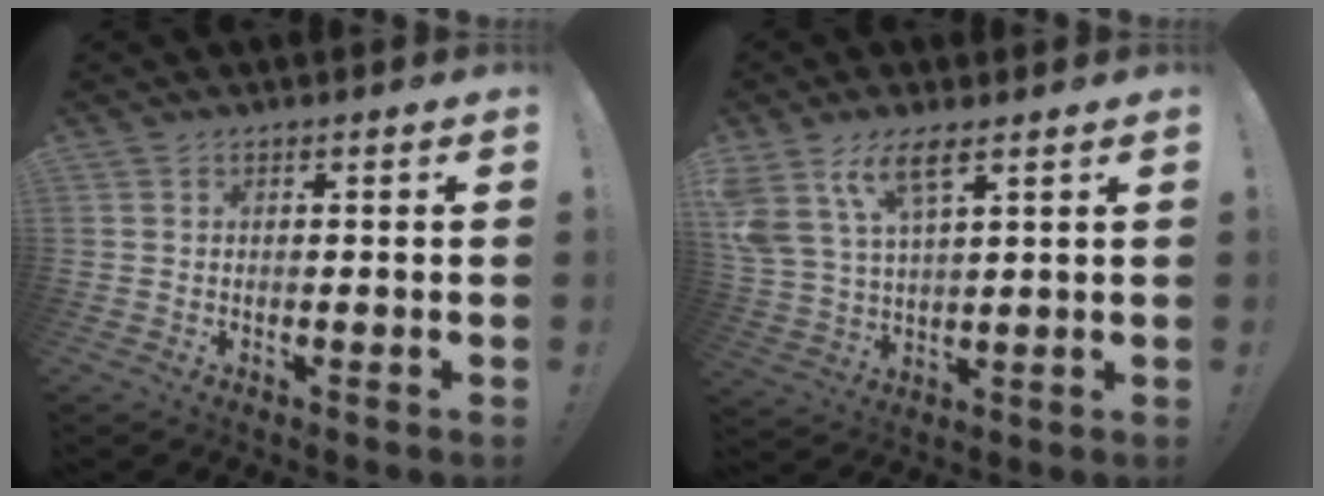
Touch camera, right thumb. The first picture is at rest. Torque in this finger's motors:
{"motor_torque": [0.84, 2.44, 0.46, -0.04, 0.10]}